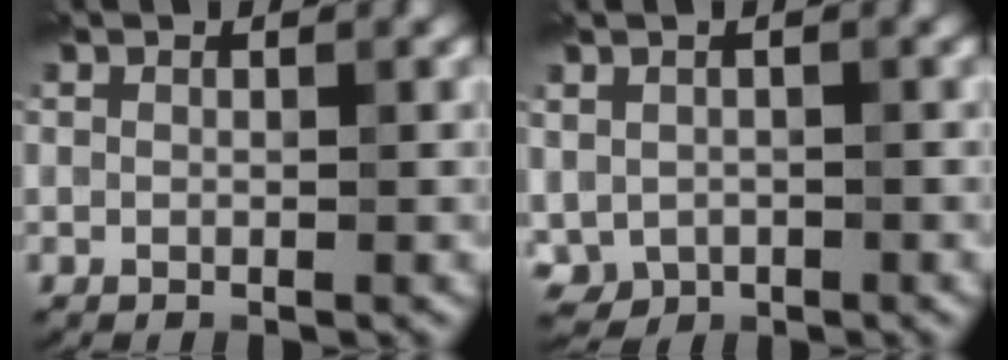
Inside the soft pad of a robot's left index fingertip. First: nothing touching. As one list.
[{"total": 3.5, "force": [-0.5, 2.8, 2.1], "torque": [-0.046, -0.016, -0.002]}]